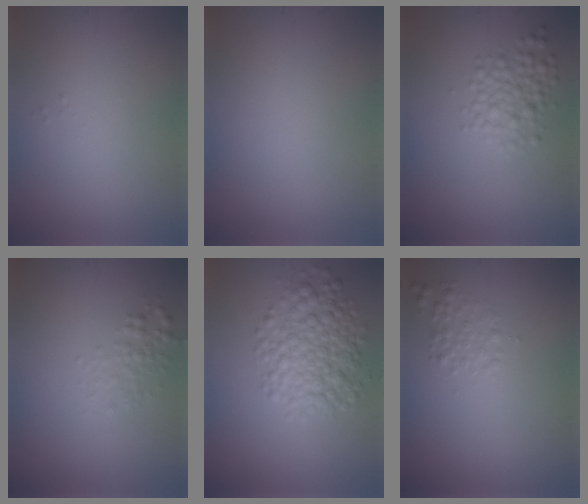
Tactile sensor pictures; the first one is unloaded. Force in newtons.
{"total": 0.0}
{"total": 3.0, "press": 3.0, "slide": 0.1}
{"total": 1.5, "press": 1.5, "slide": 0.0}
{"total": 5.7, "press": 5.7, "slide": 0.1}
{"total": 1.5, "press": 1.5, "slide": 0.0}